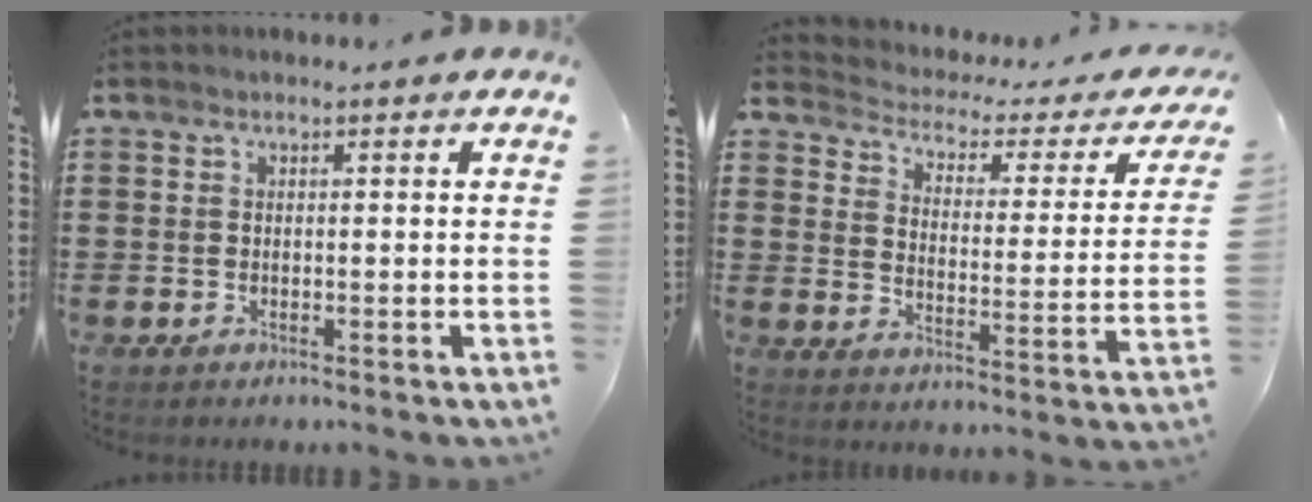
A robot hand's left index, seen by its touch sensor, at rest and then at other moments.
{"total": 2.0, "force": [1.7, 0.9, 0.6], "torque": [-0.030, -0.022, 0.018]}